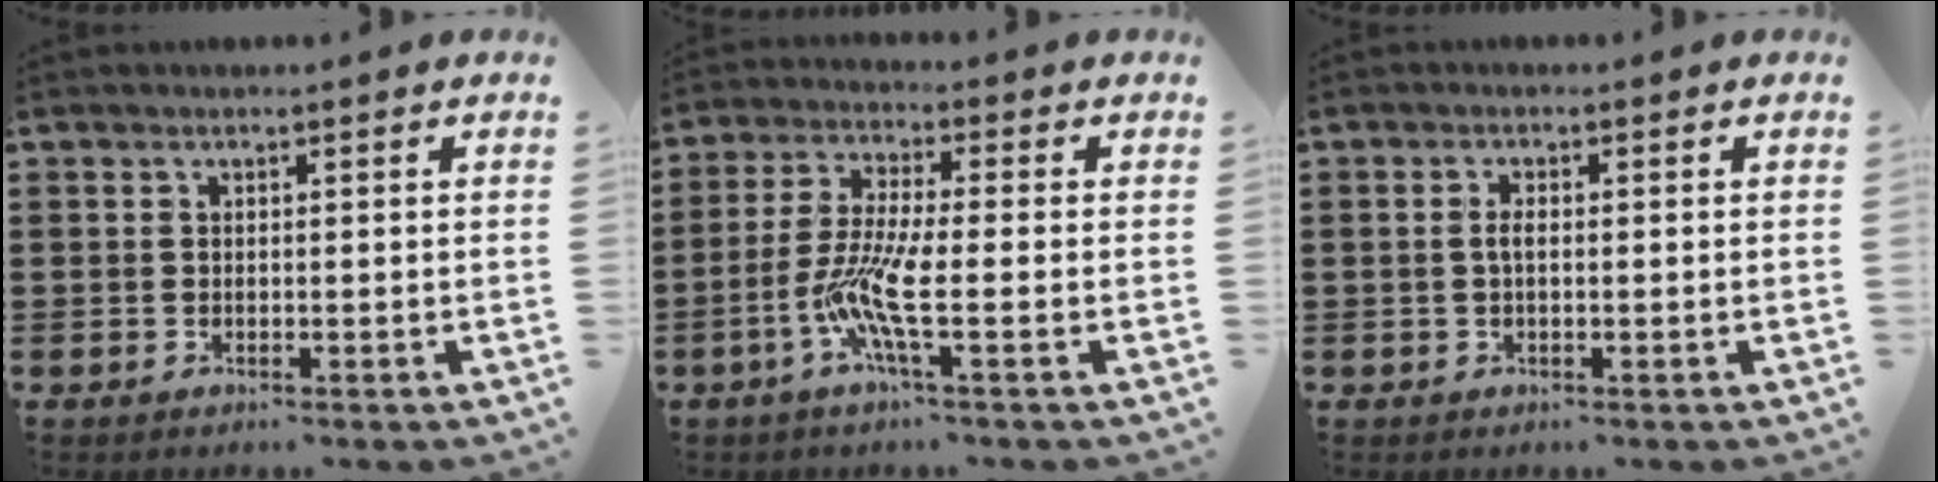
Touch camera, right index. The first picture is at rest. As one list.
[{"total": 8.4, "force": [-2.7, 1.3, 7.9], "torque": [-0.181, -0.019, -0.060]}, {"total": 1.8, "force": [-0.1, 0.6, 1.7], "torque": [-0.039, -0.001, -0.006]}]